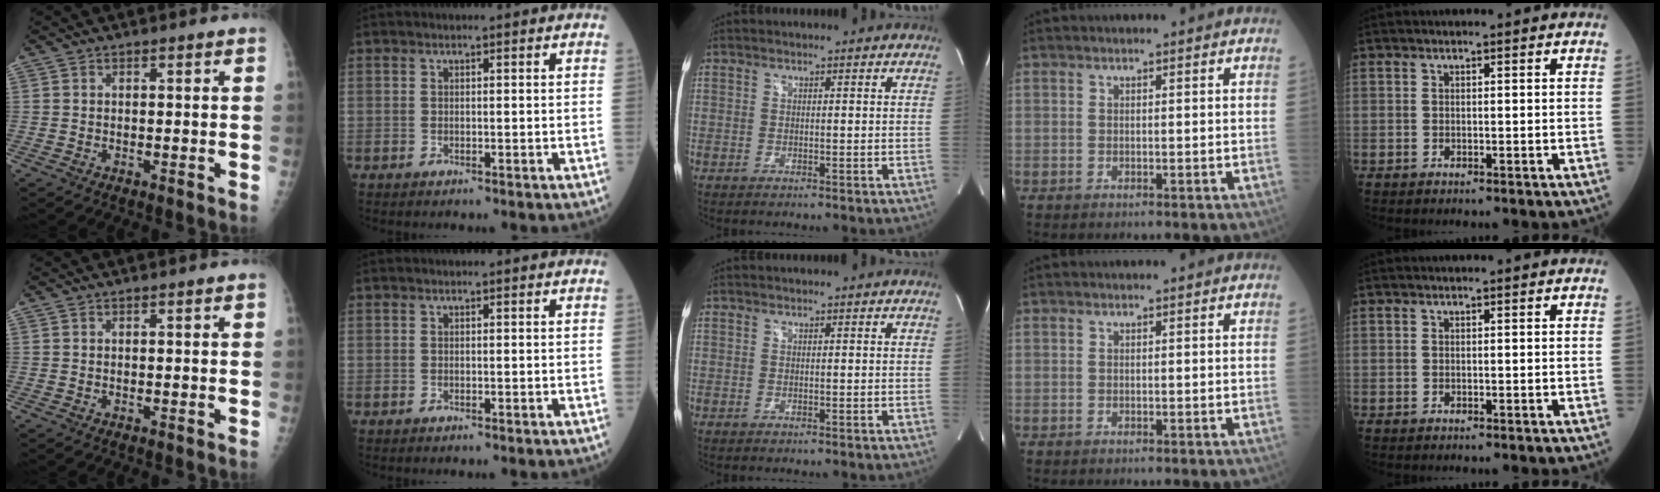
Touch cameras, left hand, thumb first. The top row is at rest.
{}